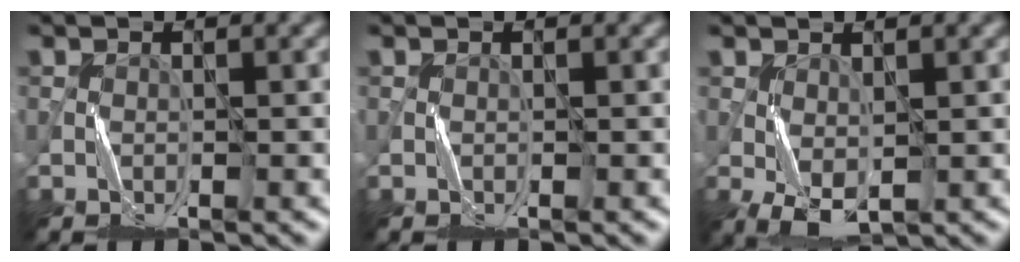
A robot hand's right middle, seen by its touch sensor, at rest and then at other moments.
{"total": 0.0}
{"total": 3.2, "force": [-0.3, 1.8, 2.7], "torque": [-0.072, -0.001, -0.001]}